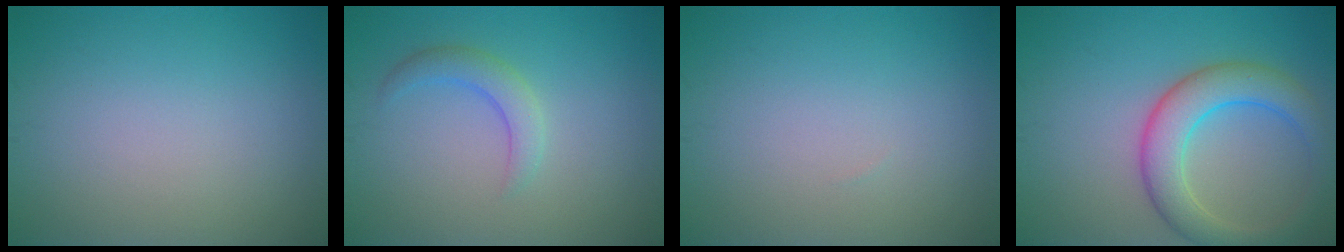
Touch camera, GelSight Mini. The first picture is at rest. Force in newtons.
{"total": 2.3, "press": 2.2, "slide": 0.2}
{"total": 0.0}
{"total": 5.6, "press": 5.6, "slide": 0.4}